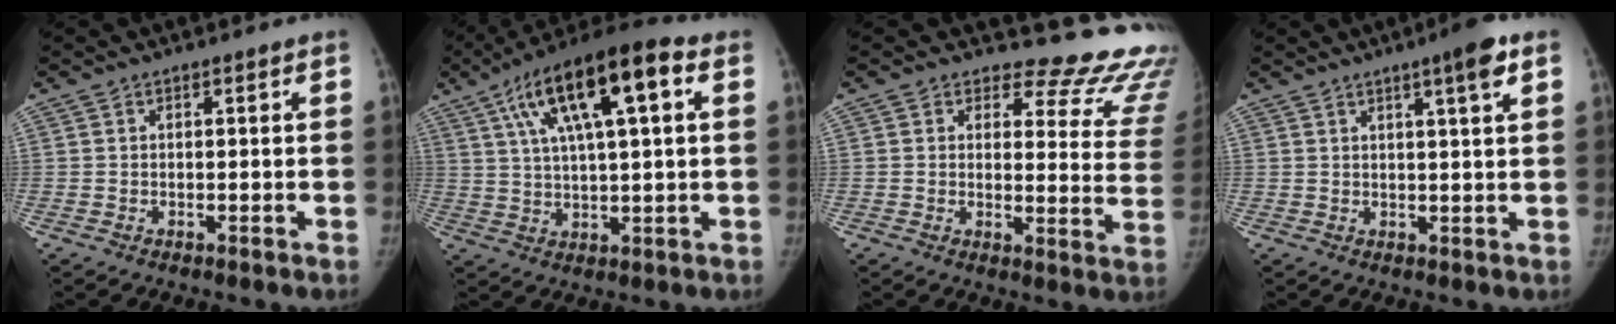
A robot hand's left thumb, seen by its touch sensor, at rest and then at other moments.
{"total": 18.3, "force": [6.6, 5.5, 16.1], "torque": [-0.273, 0.017, 0.106]}
{"total": 17.4, "force": [16.4, 5.6, 1.9], "torque": [0.034, -0.163, 0.155]}
{"total": 5.3, "force": [2.7, 0.3, 4.5], "torque": [-0.064, -0.008, 0.039]}